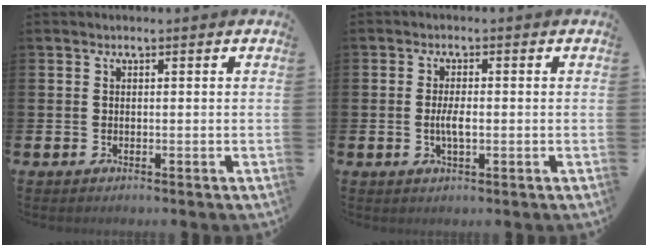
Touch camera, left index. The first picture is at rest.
{"total": 2.8, "force": [-0.2, 1.0, 2.6], "torque": [-0.045, 0.000, -0.006]}